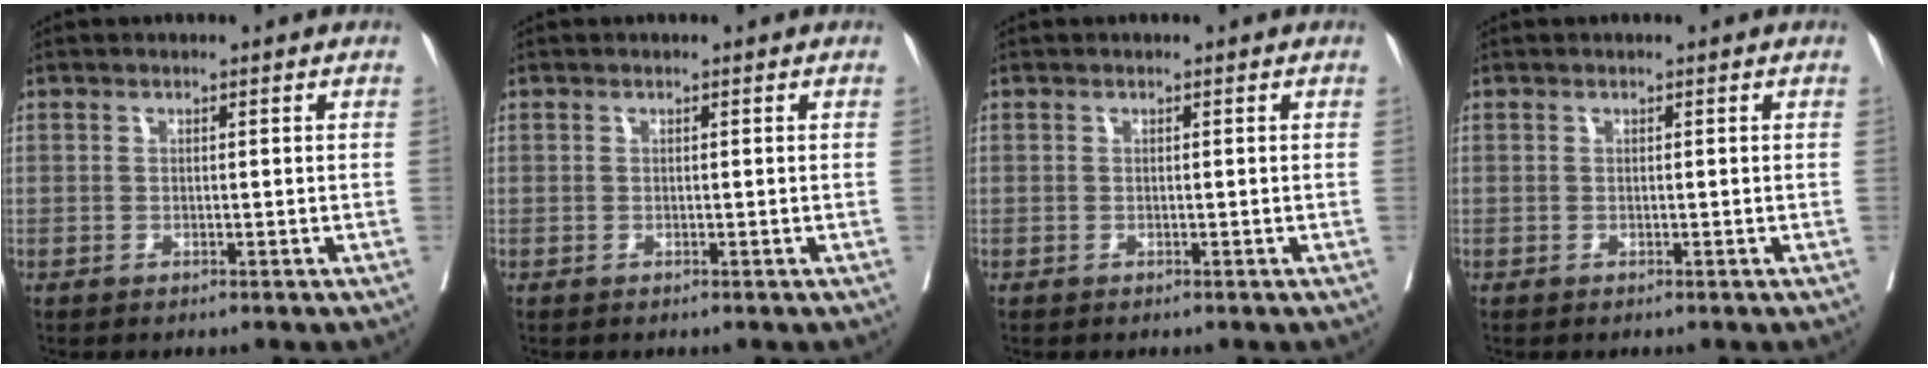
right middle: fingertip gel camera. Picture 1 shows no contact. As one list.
[{"total": 0.0}, {"total": 0.0}, {"total": 0.0}]